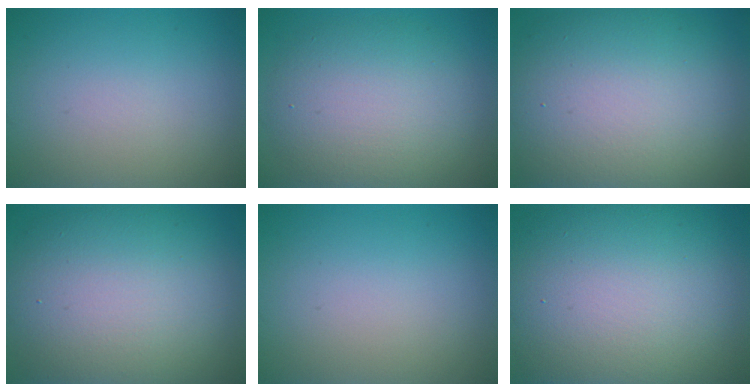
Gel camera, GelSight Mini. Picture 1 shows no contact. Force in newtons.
{"total": 7.7, "press": 7.6, "slide": 0.3}
{"total": 13.9, "press": 13.9, "slide": 1.1}
{"total": 12.8, "press": 12.8, "slide": 0.7}
{"total": 0.0}
{"total": 16.8, "press": 16.7, "slide": 1.1}